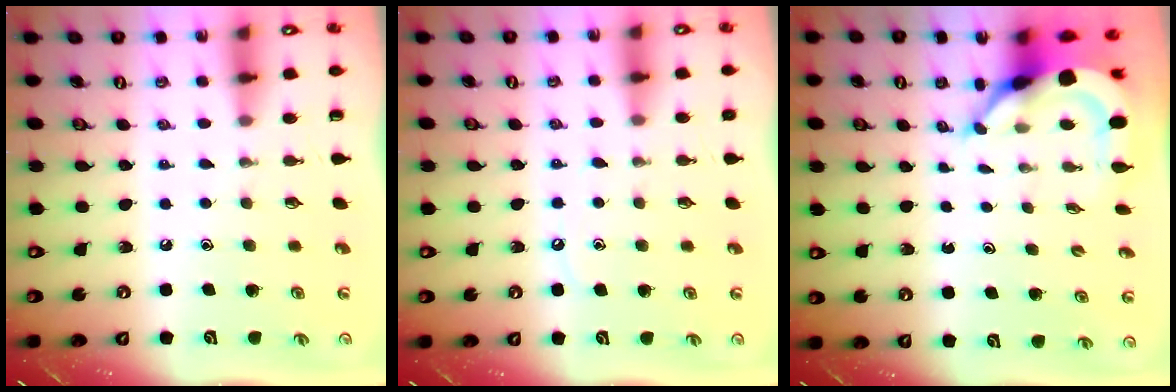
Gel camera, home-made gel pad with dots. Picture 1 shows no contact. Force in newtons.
{"total": 5.3, "press": 5.2, "slide": 0.8}
{"total": 6.2, "press": 6.1, "slide": 0.8}